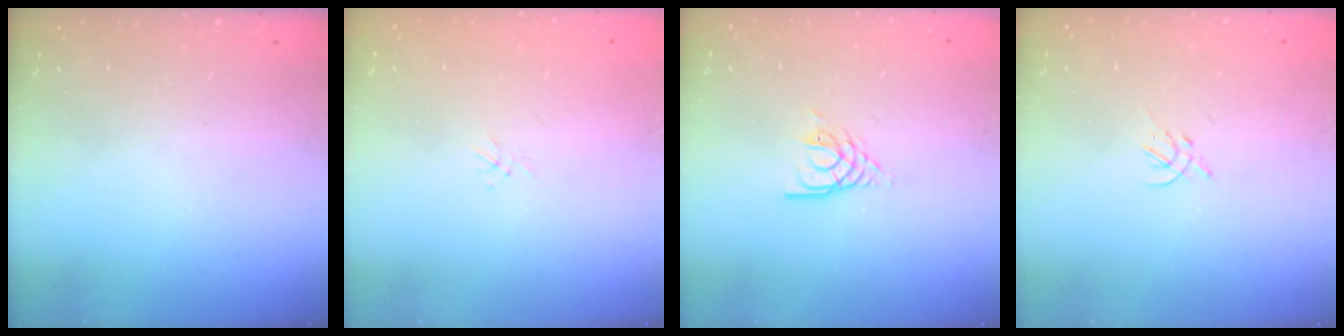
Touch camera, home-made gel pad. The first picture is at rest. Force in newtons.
{"total": 1.1, "press": 1.0, "slide": 0.3}
{"total": 3.3, "press": 3.2, "slide": 0.4}
{"total": 1.4, "press": 1.3, "slide": 0.5}